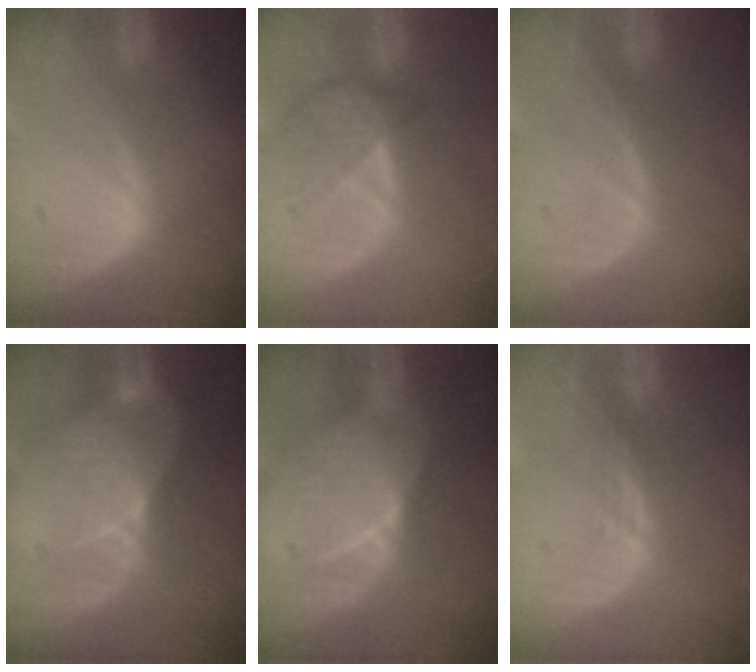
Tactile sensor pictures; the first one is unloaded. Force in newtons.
{"total": 4.2, "press": 3.8, "slide": 1.8}
{"total": 0.0}
{"total": 7.2, "press": 6.6, "slide": 2.8}
{"total": 7.7, "press": 6.8, "slide": 3.5}
{"total": 1.1, "press": 0.9, "slide": 0.7}